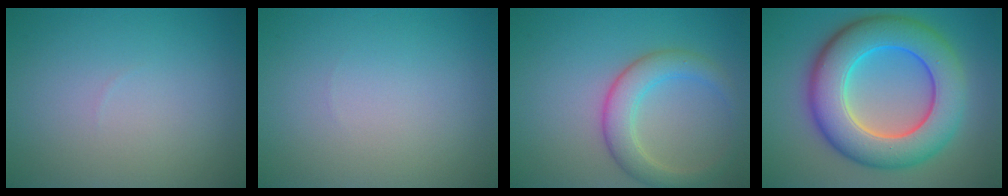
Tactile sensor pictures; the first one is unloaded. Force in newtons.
{"total": 0.0}
{"total": 4.1, "press": 4.1, "slide": 0.2}
{"total": 10.9, "press": 10.9, "slide": 0.1}